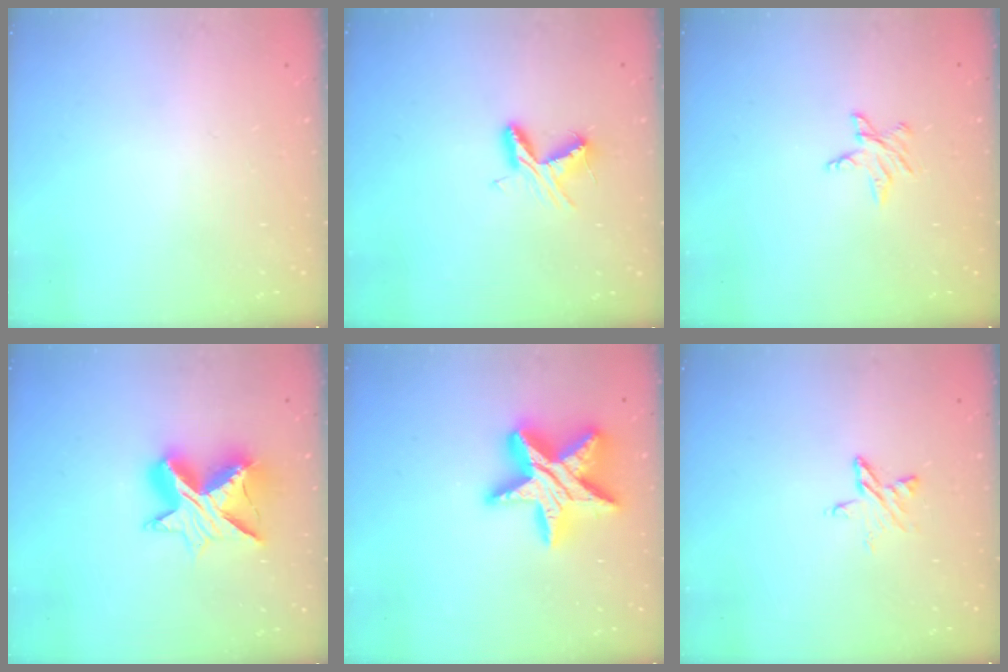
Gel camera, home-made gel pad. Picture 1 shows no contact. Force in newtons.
{"total": 6.7, "press": 6.7, "slide": 0.6}
{"total": 4.4, "press": 4.4, "slide": 0.6}
{"total": 13.1, "press": 13.1, "slide": 0.6}
{"total": 20.3, "press": 20.2, "slide": 1.8}
{"total": 5.6, "press": 5.6, "slide": 0.6}